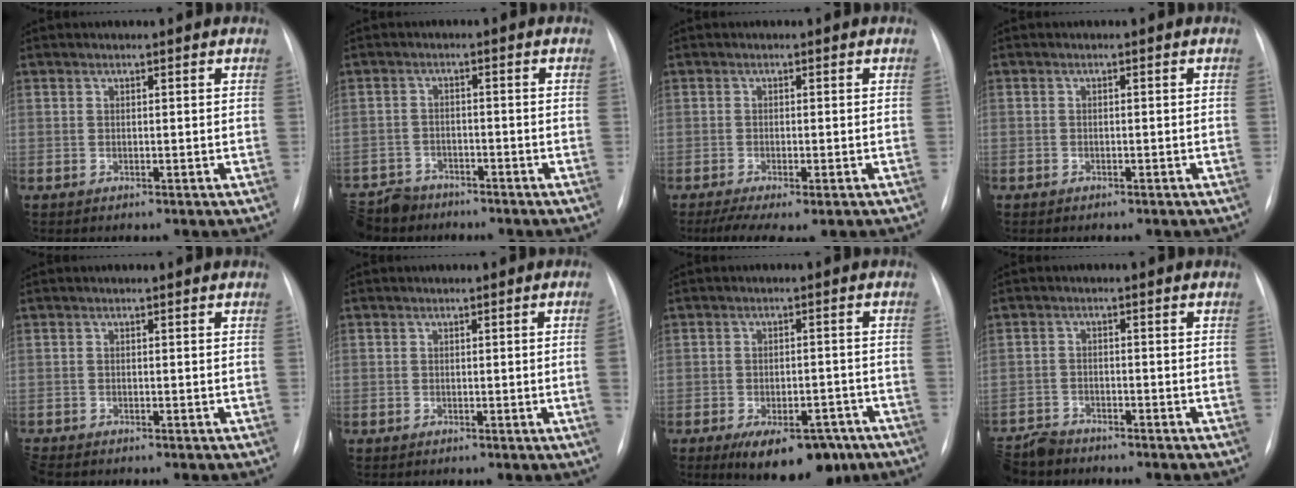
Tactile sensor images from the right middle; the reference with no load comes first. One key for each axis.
{"total": 7.2, "fx": -6.5, "fy": 3.2, "fz": 0.6, "tx": -0.017, "ty": -0.005, "tz": -0.114}
{"total": 6.6, "fx": -4.3, "fy": 1.8, "fz": 4.6, "tx": -0.071, "ty": -0.018, "tz": -0.066}
{"total": 0.8, "fx": -0.6, "fy": 0.5, "fz": 0.2, "tx": -0.008, "ty": 0.003, "tz": -0.010}
{"total": 1.7, "fx": -1.6, "fy": 0.4, "fz": 0.4, "tx": -0.009, "ty": -0.006, "tz": -0.026}
{"total": 2.2, "fx": -0.3, "fy": -0.6, "fz": 2.1, "tx": -0.026, "ty": 0.000, "tz": -0.003}
{"total": 11.5, "fx": -7.5, "fy": 5.2, "fz": 7.0, "tx": -0.088, "ty": 0.005, "tz": -0.105}
{"total": 5.5, "fx": -5.2, "fy": 1.6, "fz": 0.4, "tx": -0.005, "ty": -0.015, "tz": -0.098}